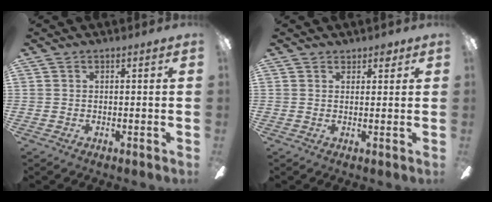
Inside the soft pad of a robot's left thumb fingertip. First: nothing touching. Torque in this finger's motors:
{"motor_torque": [0.02, 0.08, 0.19, -0.09, 0.00]}